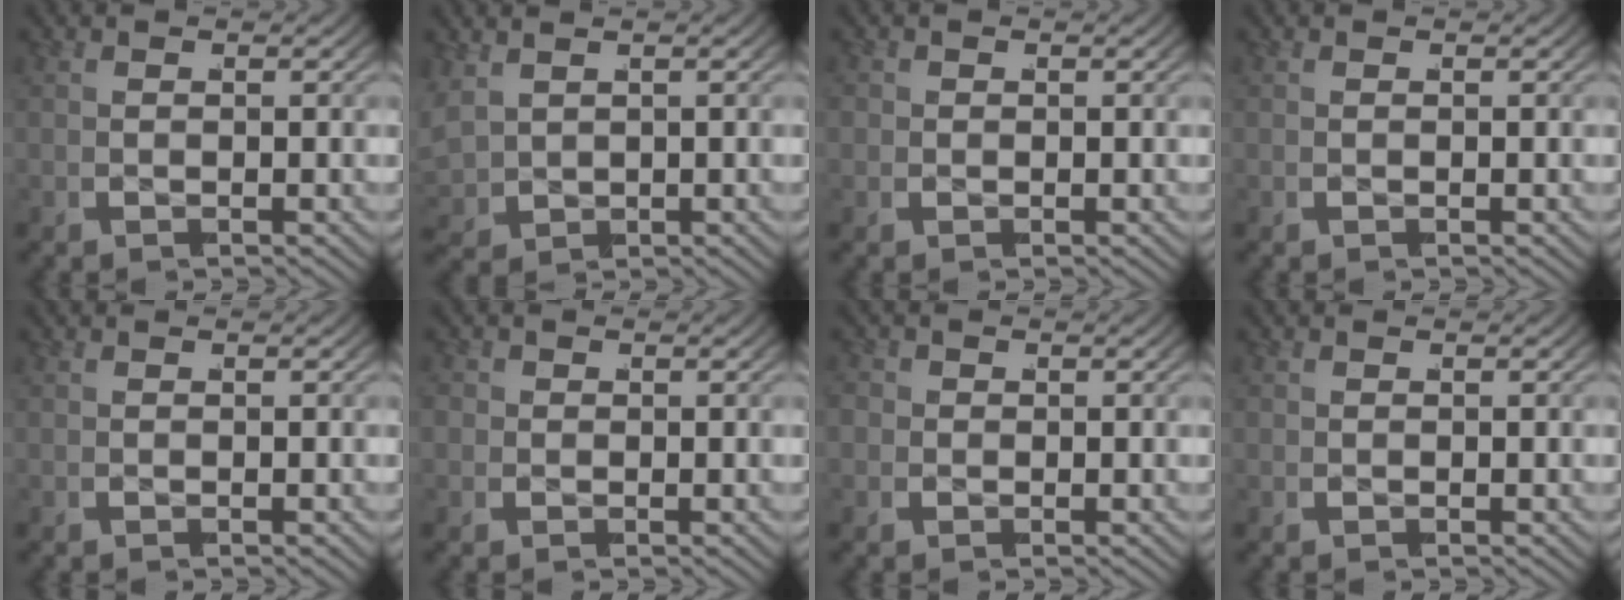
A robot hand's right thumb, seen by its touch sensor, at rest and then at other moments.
{"total": 2.6, "force": [0.9, 2.1, 1.4], "torque": [-0.036, -0.010, 0.027]}
{"total": 1.1, "force": [0.1, 1.1, 0.3], "torque": [-0.009, -0.007, 0.003]}
{"total": 0.0}
{"total": 0.0}
{"total": 1.9, "force": [0.1, 1.8, 0.6], "torque": [-0.016, -0.008, 0.000]}
{"total": 2.7, "force": [0.0, 2.5, 1.0], "torque": [-0.025, -0.008, -0.003]}
{"total": 0.0}